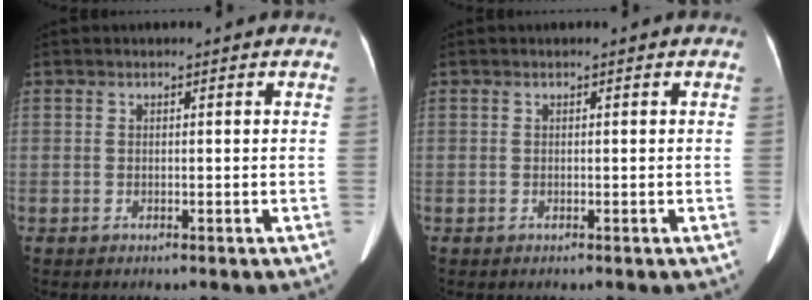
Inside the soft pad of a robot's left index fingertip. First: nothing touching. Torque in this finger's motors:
{"motor_torque": [0.00, 0.00, 0.00, 0.00]}